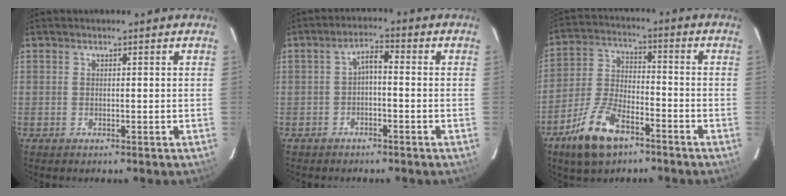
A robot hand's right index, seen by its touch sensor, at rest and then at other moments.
{"total": 3.0, "force": [-1.1, 1.1, 2.5], "torque": [-0.050, 0.012, -0.020]}
{"total": 12.5, "force": [-7.8, 5.7, 7.9], "torque": [-0.179, -0.003, -0.146]}